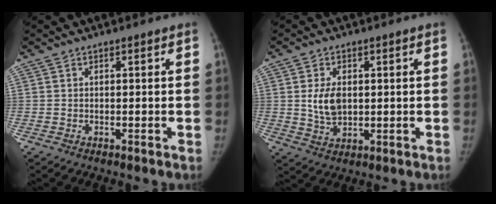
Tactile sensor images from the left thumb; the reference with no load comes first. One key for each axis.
{"total": 6.1, "fx": 0.8, "fy": 4.0, "fz": 4.5, "tx": -0.075, "ty": -0.008, "tz": 0.022}